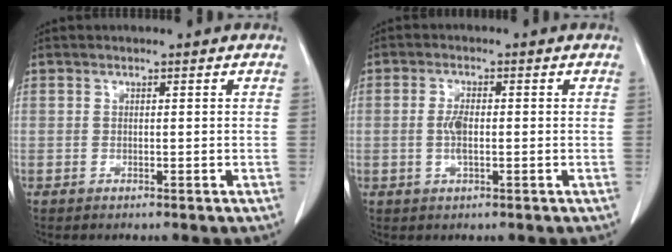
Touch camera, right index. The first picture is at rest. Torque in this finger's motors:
{"motor_torque": [0.63, -0.10, 0.38, 0.10]}